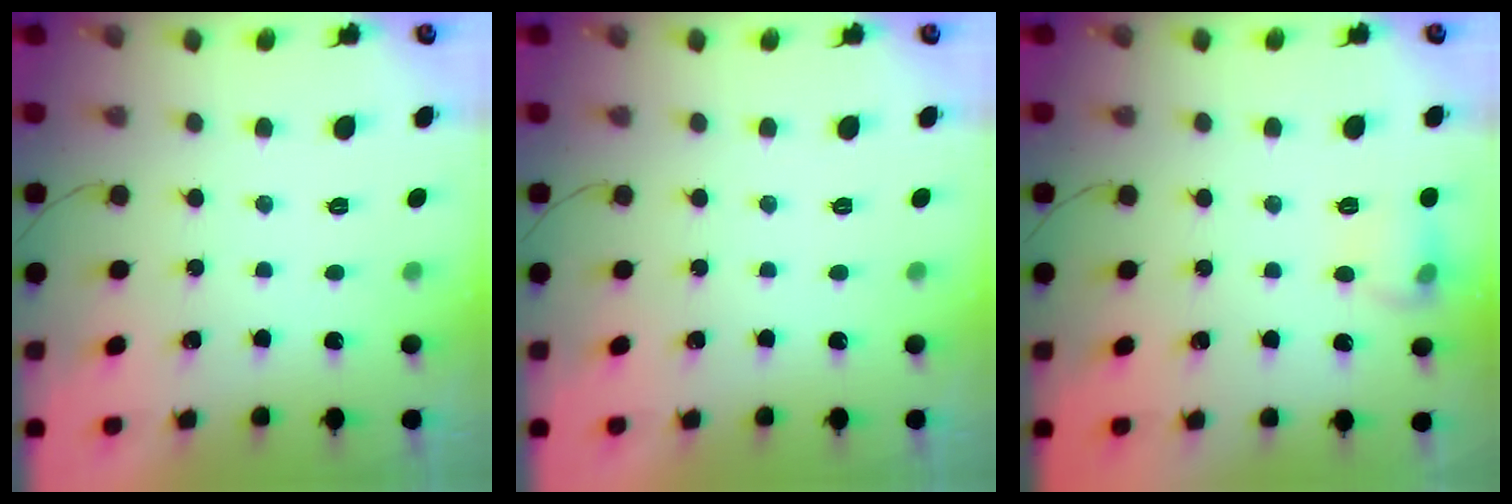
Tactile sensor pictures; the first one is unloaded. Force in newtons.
{"total": 0.0}
{"total": 8.3, "press": 8.2, "slide": 1.0}